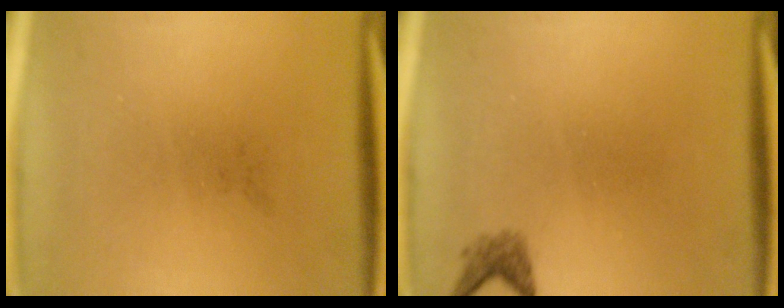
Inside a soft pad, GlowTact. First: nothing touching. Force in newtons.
{"total": 1.4}